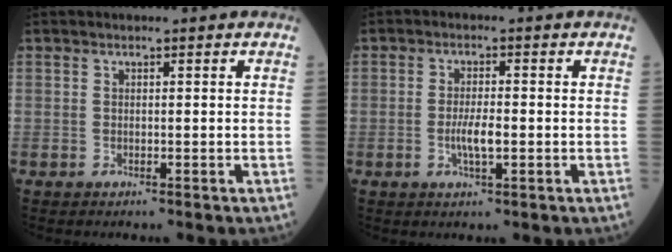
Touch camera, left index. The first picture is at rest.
{"total": 3.5, "force": [-0.8, 0.7, 3.4], "torque": [-0.069, -0.002, -0.014]}